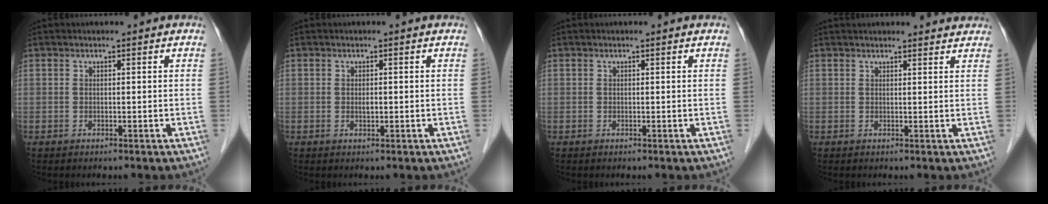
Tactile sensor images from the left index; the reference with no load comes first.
{"total": 0.8, "force": [0.0, 0.3, 0.7], "torque": [-0.014, 0.000, 0.001]}
{"total": 0.0}
{"total": 7.3, "force": [7.0, 1.7, 1.5], "torque": [-0.001, 0.028, 0.068]}